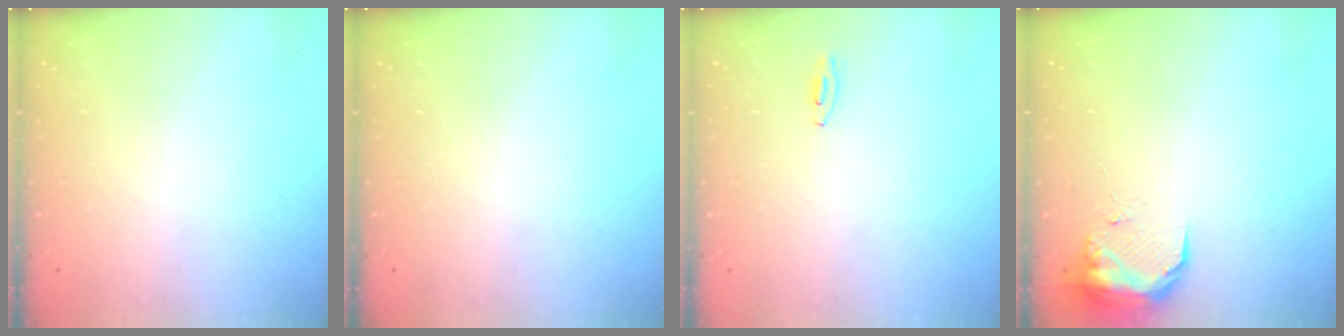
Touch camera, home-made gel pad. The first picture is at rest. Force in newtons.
{"total": 0.0}
{"total": 15.9, "press": 4.3, "slide": 15.3}
{"total": 17.0, "press": 11.4, "slide": 12.7}